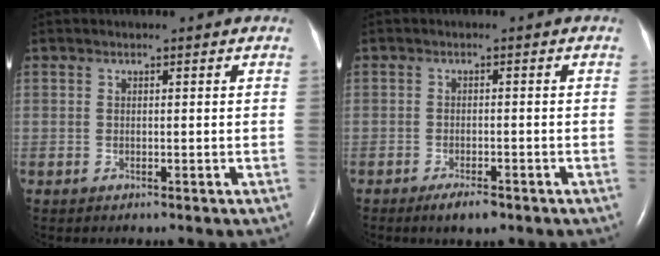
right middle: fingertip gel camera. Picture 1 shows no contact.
{"total": 3.0, "force": [-2.1, 0.8, 2.0], "torque": [-0.040, -0.004, -0.032]}